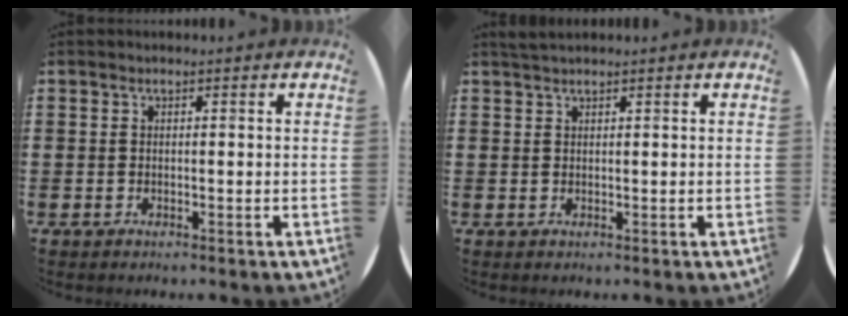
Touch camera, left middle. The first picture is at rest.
{"total": 1.0, "force": [1.0, 0.0, 0.2], "torque": [-0.006, 0.001, 0.019]}